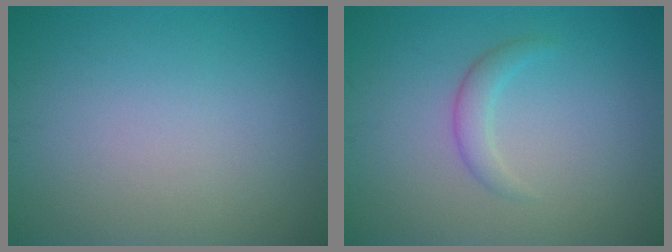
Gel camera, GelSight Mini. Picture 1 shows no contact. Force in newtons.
{"total": 1.7, "press": 1.7, "slide": 0.1}